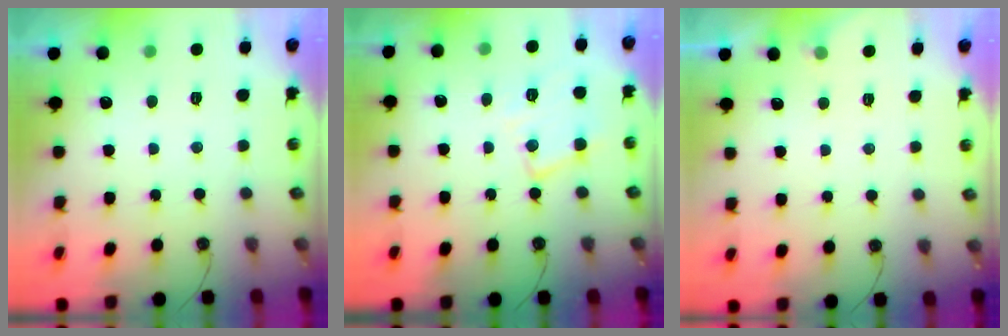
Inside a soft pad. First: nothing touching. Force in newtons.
{"total": 13.2, "press": 13.1, "slide": 1.0}
{"total": 2.6, "press": 2.5, "slide": 0.5}